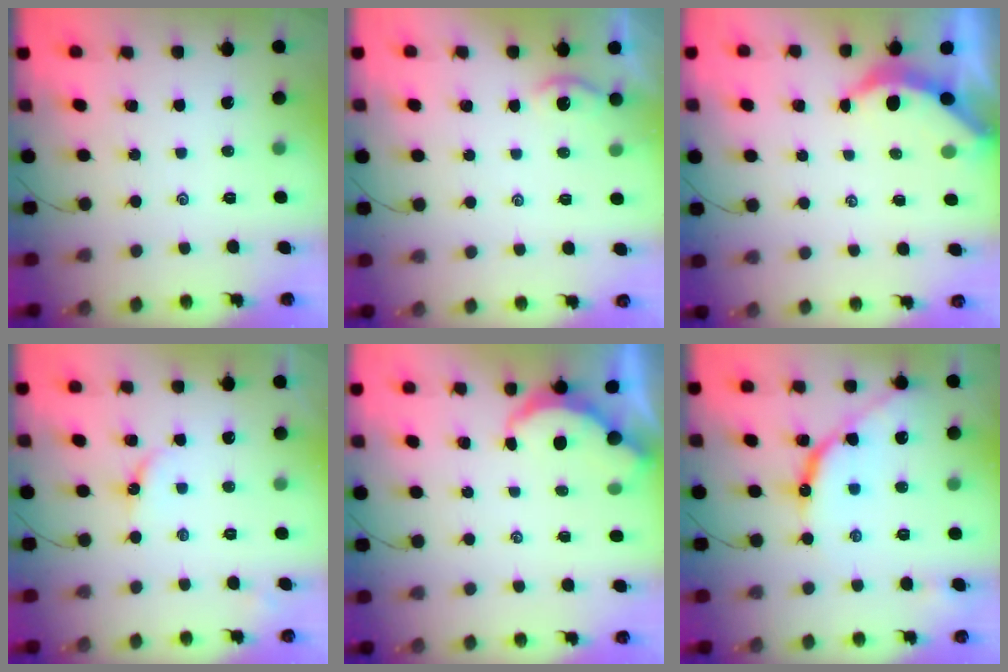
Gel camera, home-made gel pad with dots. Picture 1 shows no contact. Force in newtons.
{"total": 2.6, "press": 2.6, "slide": 0.3}
{"total": 3.7, "press": 3.7, "slide": 0.5}
{"total": 4.6, "press": 4.5, "slide": 0.4}
{"total": 3.2, "press": 3.2, "slide": 0.4}
{"total": 10.7, "press": 10.6, "slide": 1.1}